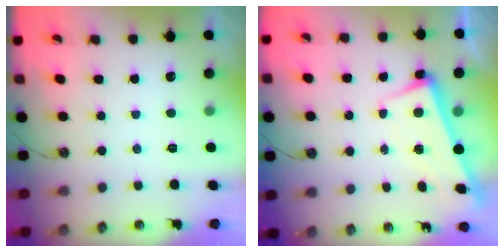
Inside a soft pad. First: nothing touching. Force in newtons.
{"total": 2.4, "press": 2.2, "slide": 0.9}